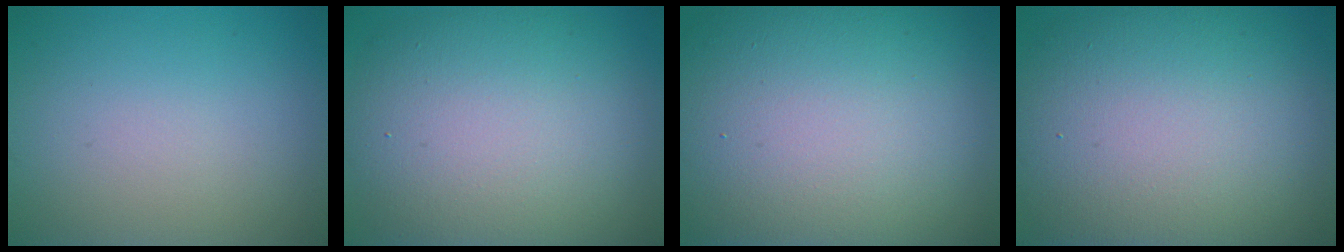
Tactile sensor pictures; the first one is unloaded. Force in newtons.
{"total": 12.5, "press": 12.4, "slide": 1.2}
{"total": 19.8, "press": 19.7, "slide": 1.1}
{"total": 15.6, "press": 15.6, "slide": 1.1}